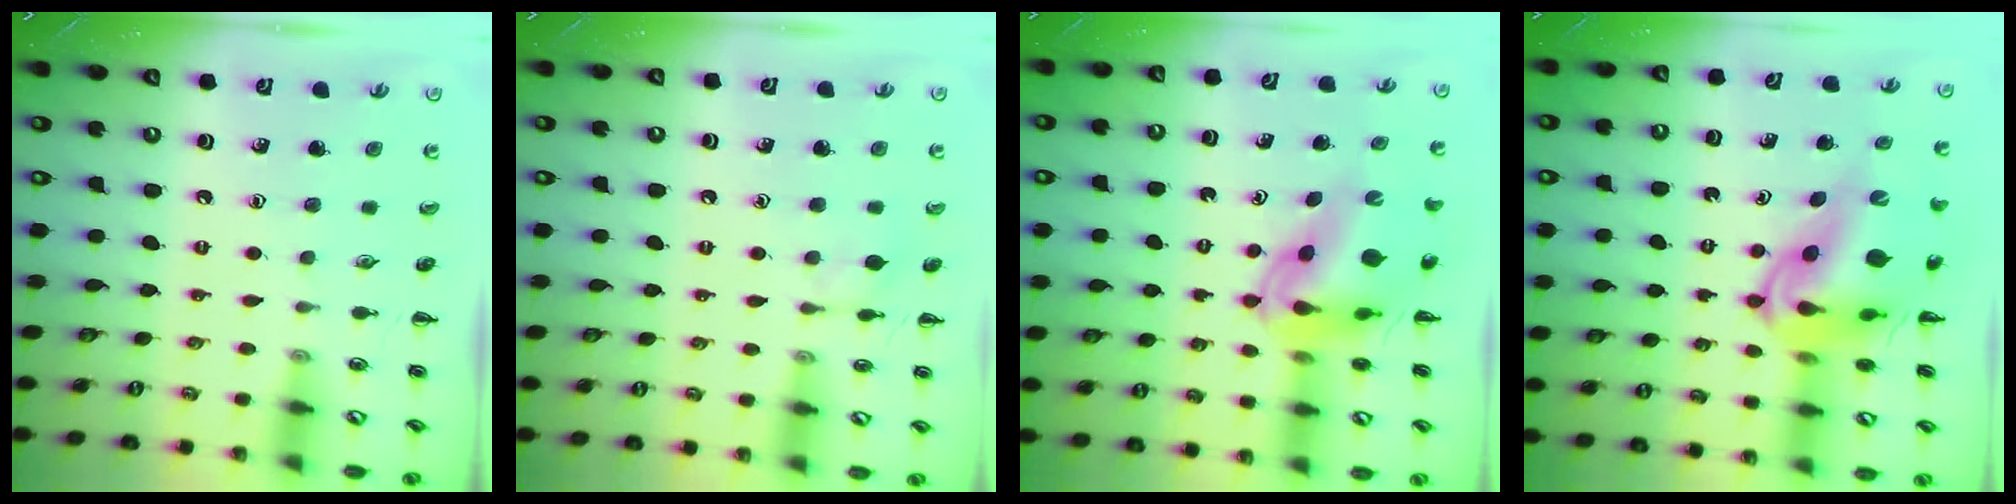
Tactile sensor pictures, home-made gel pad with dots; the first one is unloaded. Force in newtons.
{"total": 5.0, "press": 5.0, "slide": 0.5}
{"total": 10.2, "press": 9.8, "slide": 2.8}
{"total": 14.4, "press": 13.7, "slide": 4.3}